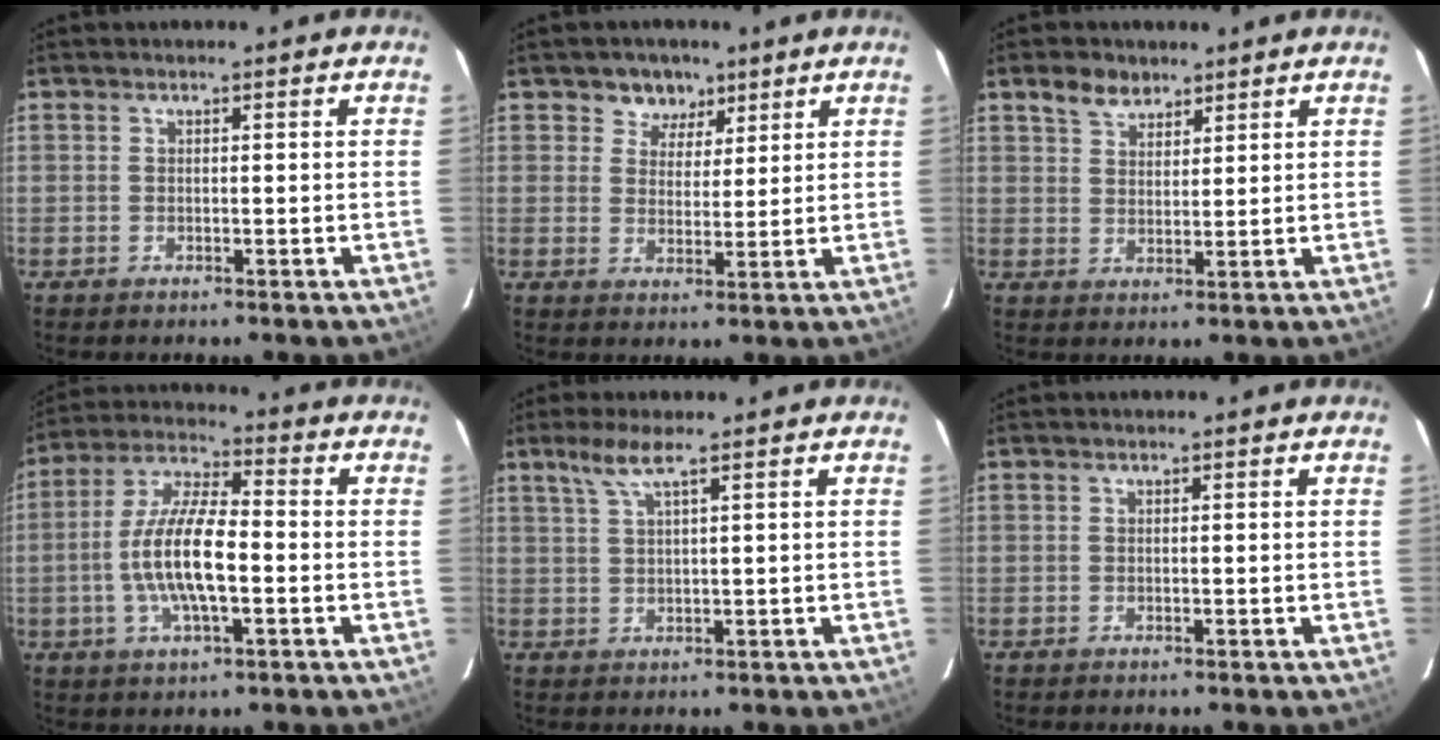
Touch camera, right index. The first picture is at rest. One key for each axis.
{"total": 5.3, "fx": 3.2, "fy": 4.1, "fz": 0.8, "tx": -0.004, "ty": 0.002, "tz": 0.050}
{"total": 4.9, "fx": 3.5, "fy": 2.9, "fz": 1.8, "tx": -0.029, "ty": 0.011, "tz": 0.063}
{"total": 12.7, "fx": -2.3, "fy": 3.7, "fz": 11.9, "tx": -0.242, "ty": 0.004, "tz": -0.047}
{"total": 3.7, "fx": 2.4, "fy": -0.2, "fz": 2.8, "tx": -0.060, "ty": 0.003, "tz": 0.050}
{"total": 0.0}